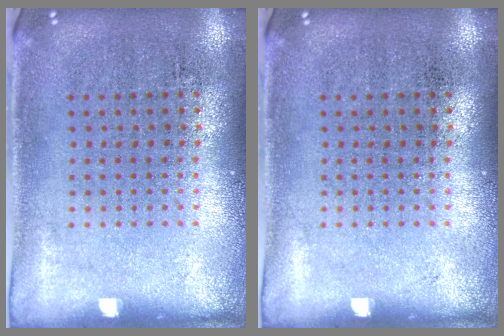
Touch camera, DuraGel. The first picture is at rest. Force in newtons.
{"total": 0.0}